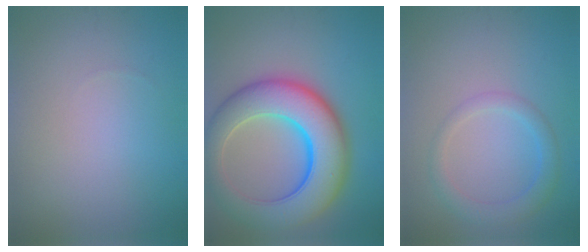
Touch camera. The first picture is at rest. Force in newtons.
{"total": 10.9, "press": 10.9, "slide": 0.2}
{"total": 2.7, "press": 2.7, "slide": 0.1}